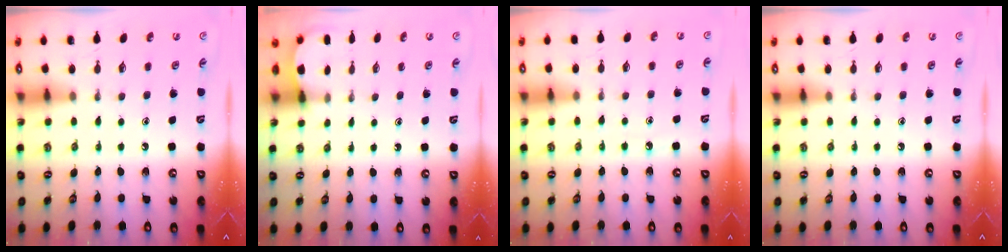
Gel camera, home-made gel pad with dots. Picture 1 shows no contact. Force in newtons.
{"total": 1.3, "press": 1.3, "slide": 0.1}
{"total": 6.5, "press": 6.4, "slide": 0.7}
{"total": 0.0}